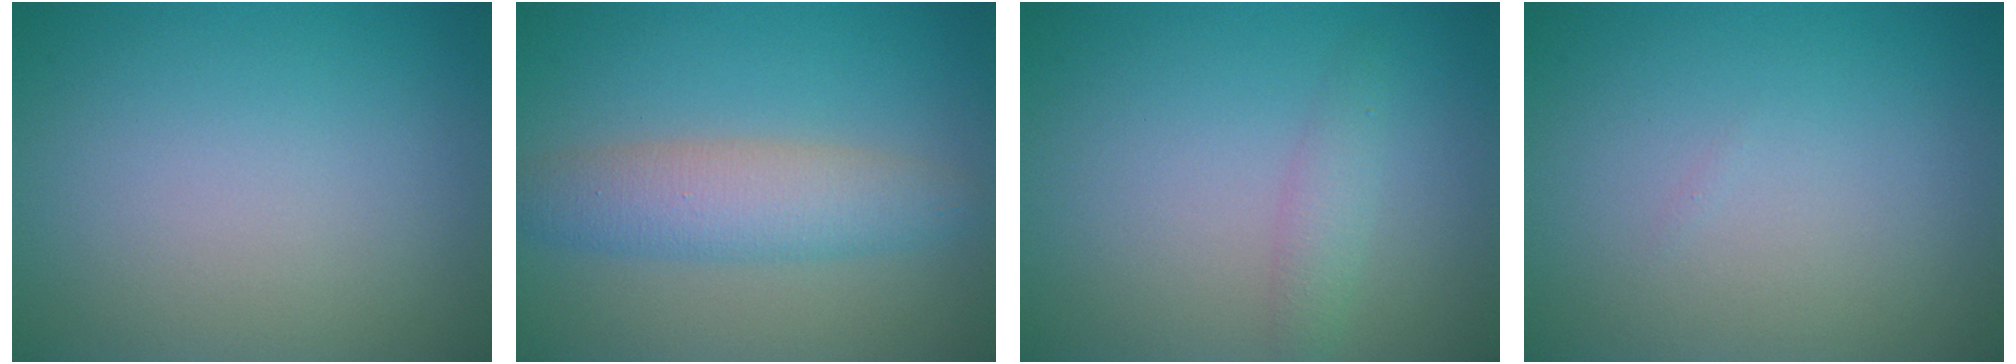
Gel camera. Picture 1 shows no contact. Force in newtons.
{"total": 4.3, "press": 4.3, "slide": 0.0}
{"total": 1.6, "press": 1.6, "slide": 0.0}
{"total": 0.0}